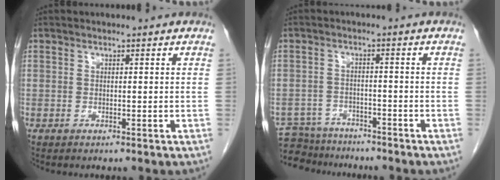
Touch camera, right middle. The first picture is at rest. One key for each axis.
{"total": 8.4, "fx": -7.9, "fy": 3.0, "fz": 0.9, "tx": -0.019, "ty": 0.006, "tz": -0.124}